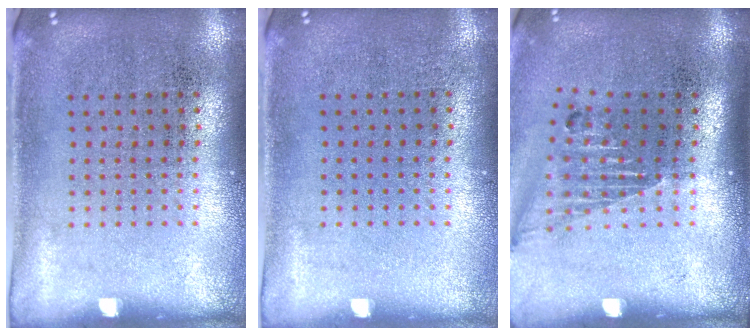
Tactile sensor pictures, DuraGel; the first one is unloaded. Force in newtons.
{"total": 0.0}
{"total": 1.5, "press": 1.2, "slide": 0.9}